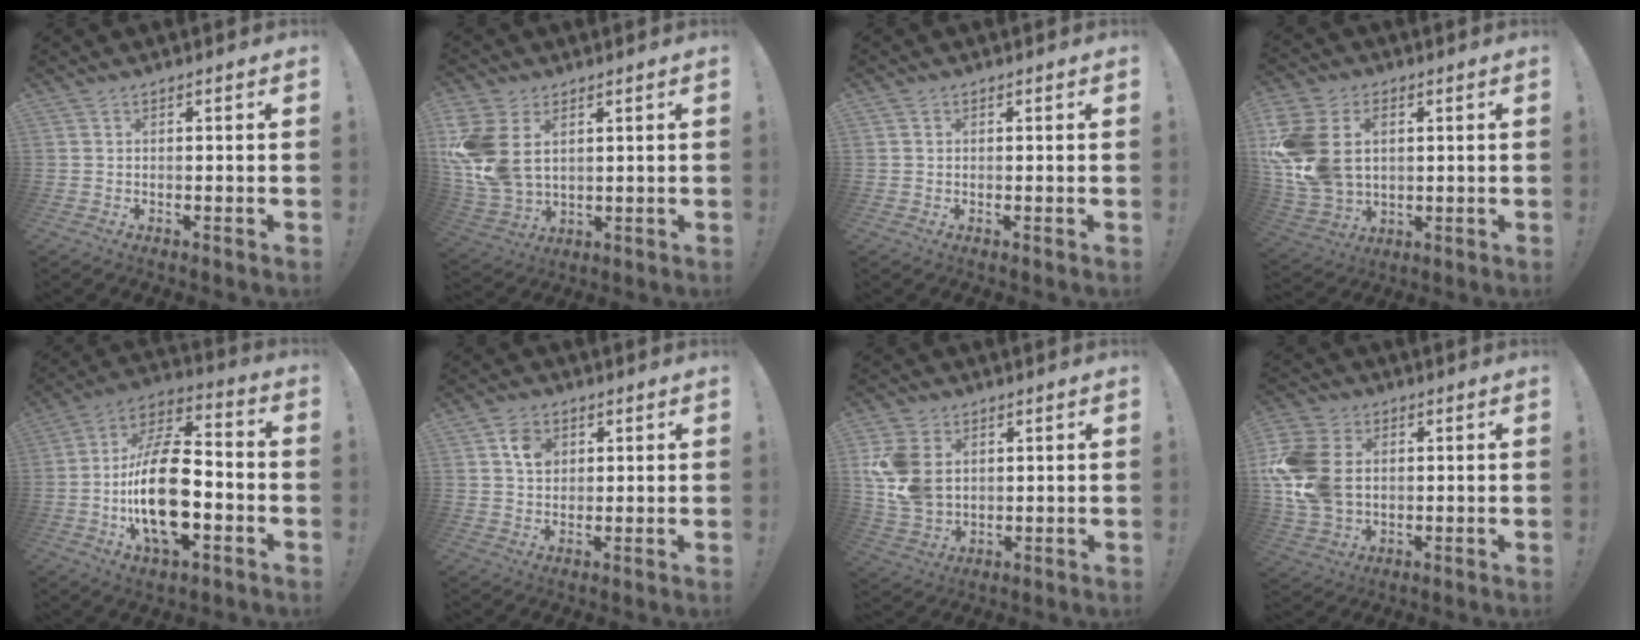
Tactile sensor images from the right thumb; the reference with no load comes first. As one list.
[{"total": 14.1, "force": [3.6, 10.0, 9.3], "torque": [-0.191, -0.017, 0.072]}, {"total": 0.7, "force": [0.2, 0.6, 0.0], "torque": [0.000, 0.003, 0.004]}, {"total": 17.5, "force": [3.2, 12.9, 11.3], "torque": [-0.237, -0.007, 0.065]}, {"total": 22.7, "force": [-4.8, 11.4, 19.1], "torque": [-0.369, 0.023, -0.078]}, {"total": 6.0, "force": [2.3, 4.5, 3.1], "torque": [-0.038, -0.002, 0.041]}, {"total": 13.5, "force": [2.8, 10.3, 8.2], "torque": [-0.177, -0.005, 0.057]}, {"total": 17.6, "force": [1.4, 13.5, 11.2], "torque": [-0.225, 0.008, 0.034]}]